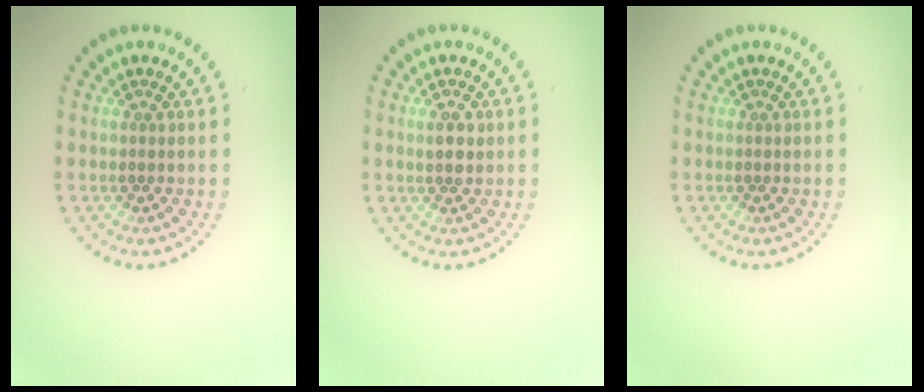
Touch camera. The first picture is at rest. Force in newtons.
{"total": 1.6, "press": 1.6, "slide": 0.2}
{"total": 0.0}